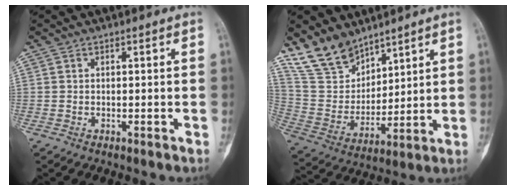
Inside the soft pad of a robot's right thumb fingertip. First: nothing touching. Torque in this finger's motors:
{"motor_torque": [-1.39, 2.36, -0.32, 0.66, 0.01]}